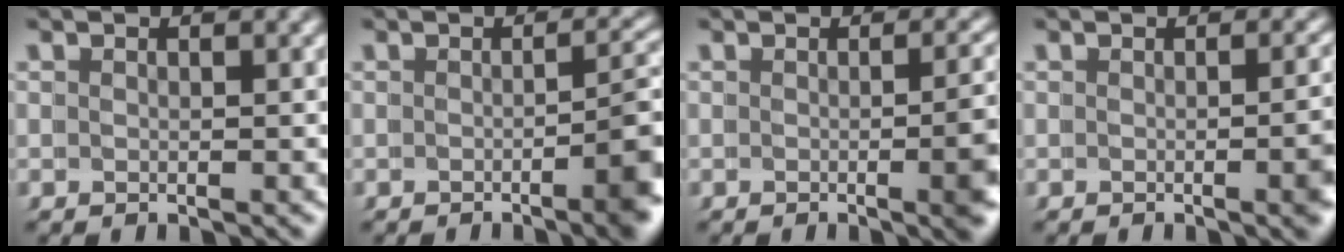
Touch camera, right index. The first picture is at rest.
{"total": 4.0, "force": [-1.8, 0.1, 3.6], "torque": [-0.028, 0.004, -0.031]}
{"total": 3.9, "force": [-1.0, 0.1, 3.7], "torque": [-0.030, 0.002, -0.017]}
{"total": 2.6, "force": [-0.7, 0.0, 2.5], "torque": [-0.016, 0.003, -0.013]}